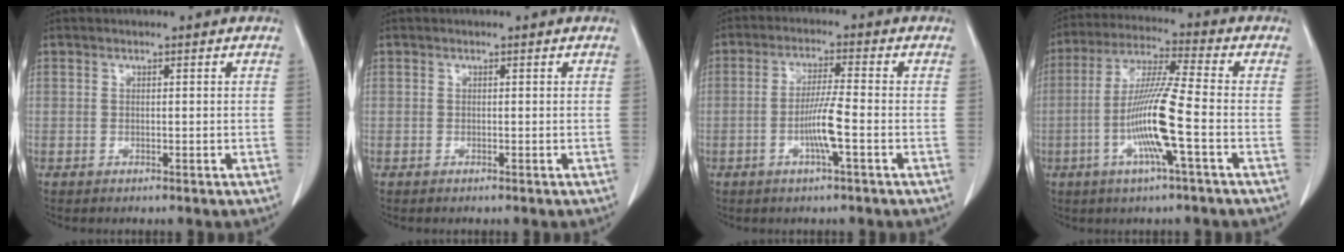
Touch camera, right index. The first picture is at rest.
{"total": 0.0}
{"total": 5.6, "force": [-1.8, -0.3, 5.3], "torque": [-0.104, -0.001, -0.034]}
{"total": 11.8, "force": [-3.2, -0.4, 11.3], "torque": [-0.222, -0.005, -0.068]}